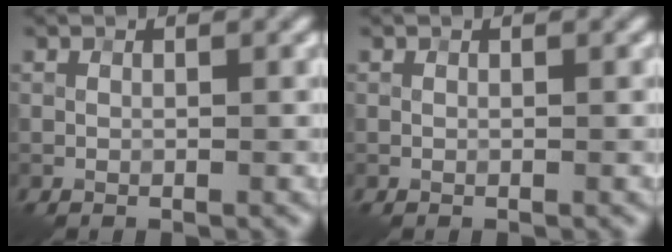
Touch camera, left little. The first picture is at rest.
{"total": 0.0}